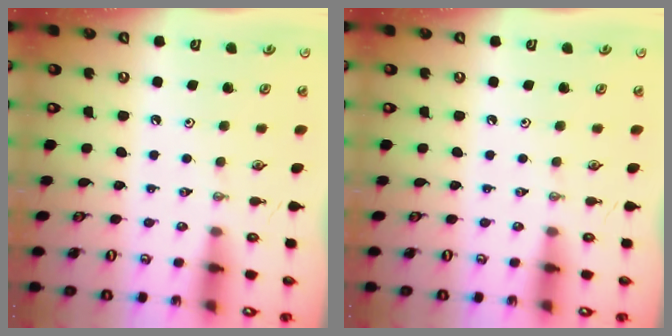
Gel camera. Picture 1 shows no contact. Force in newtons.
{"total": 0.0}